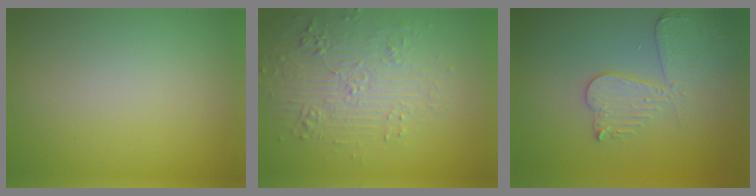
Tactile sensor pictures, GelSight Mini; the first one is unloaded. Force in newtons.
{"total": 4.3, "press": 3.9, "slide": 1.7}
{"total": 3.5, "press": 3.5, "slide": 0.3}